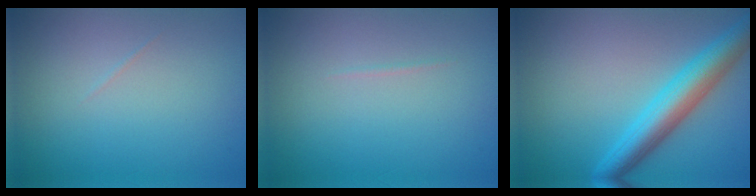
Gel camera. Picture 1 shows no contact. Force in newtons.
{"total": 0.6, "press": 0.6, "slide": 0.2}
{"total": 5.5, "press": 5.5, "slide": 0.1}